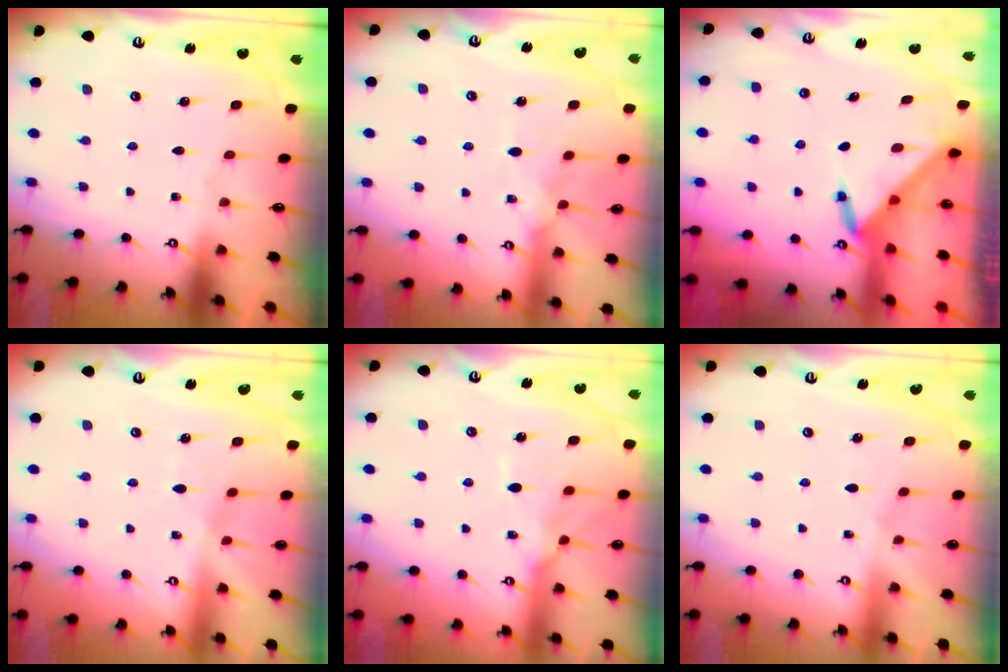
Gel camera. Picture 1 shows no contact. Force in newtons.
{"total": 10.8, "press": 10.7, "slide": 0.9}
{"total": 3.2, "press": 3.2, "slide": 0.1}
{"total": 5.6, "press": 5.6, "slide": 0.2}
{"total": 11.5, "press": 11.4, "slide": 1.1}
{"total": 2.9, "press": 2.9, "slide": 0.5}